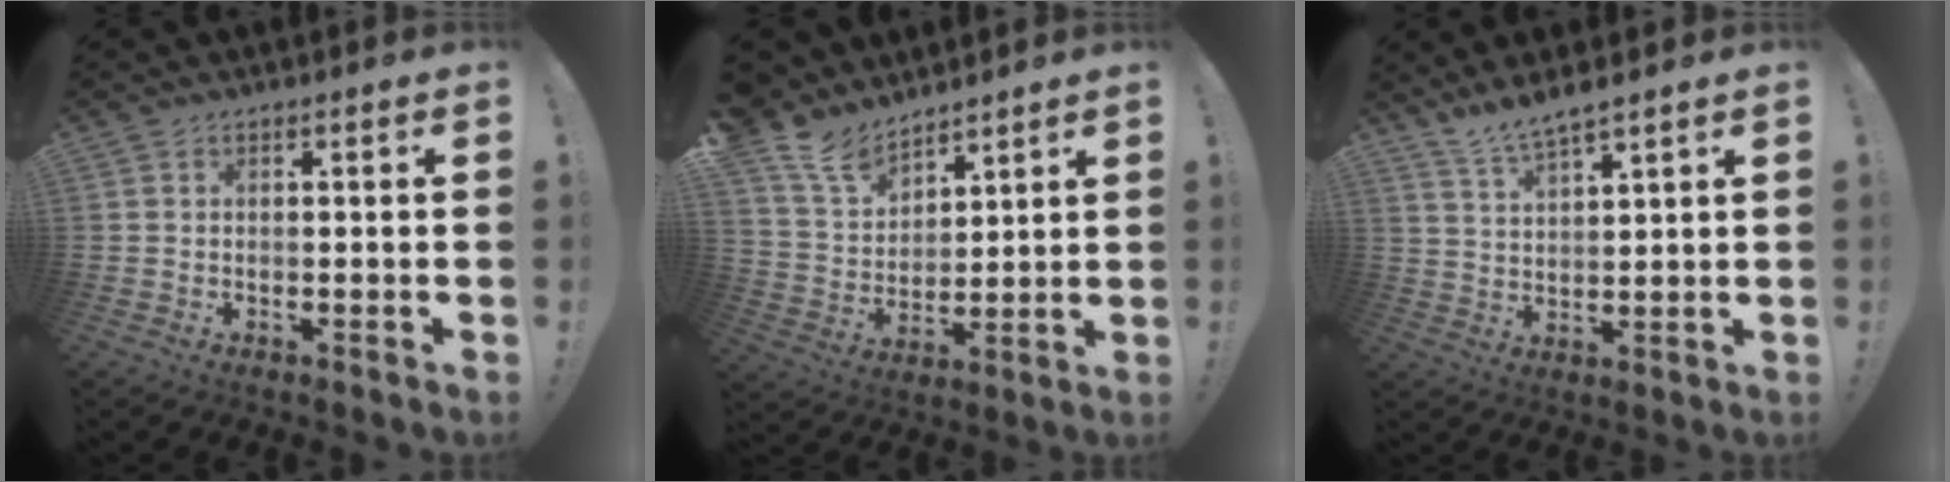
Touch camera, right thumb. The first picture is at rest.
{"total": 13.1, "force": [10.3, 6.7, 4.4], "torque": [-0.109, -0.065, 0.202]}
{"total": 5.7, "force": [5.3, 0.1, 2.3], "torque": [-0.053, -0.030, 0.096]}